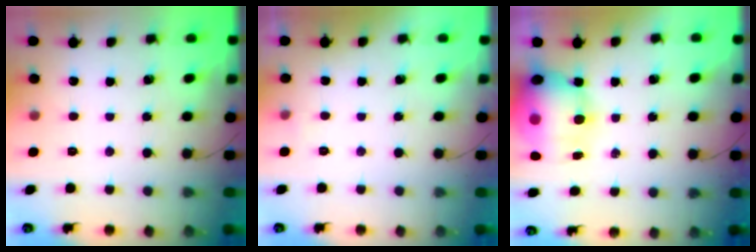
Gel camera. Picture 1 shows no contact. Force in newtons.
{"total": 2.4, "press": 2.2, "slide": 0.9}
{"total": 15.2, "press": 14.8, "slide": 3.7}